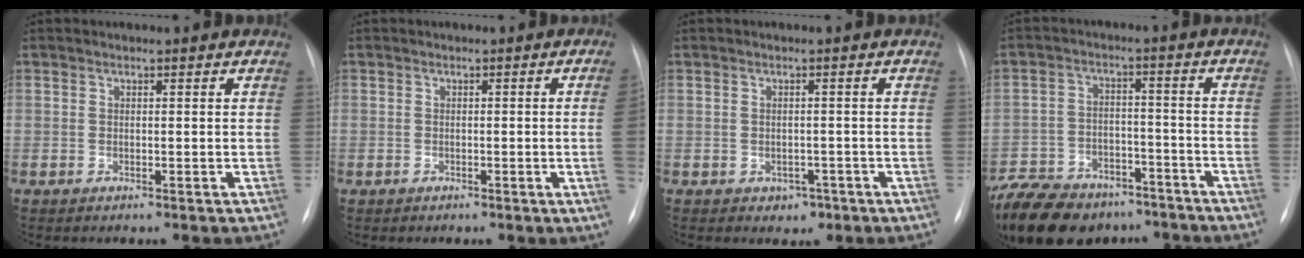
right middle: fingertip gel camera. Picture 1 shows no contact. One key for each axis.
{"total": 2.6, "fx": -0.3, "fy": -0.7, "fz": 2.5, "tx": -0.034, "ty": 0.000, "tz": -0.003}
{"total": 2.2, "fx": -1.1, "fy": 1.8, "fz": 0.8, "tx": -0.006, "ty": 0.005, "tz": -0.007}
{"total": 19.9, "fx": -15.3, "fy": 9.8, "fz": 8.0, "tx": -0.208, "ty": -0.008, "tz": -0.232}